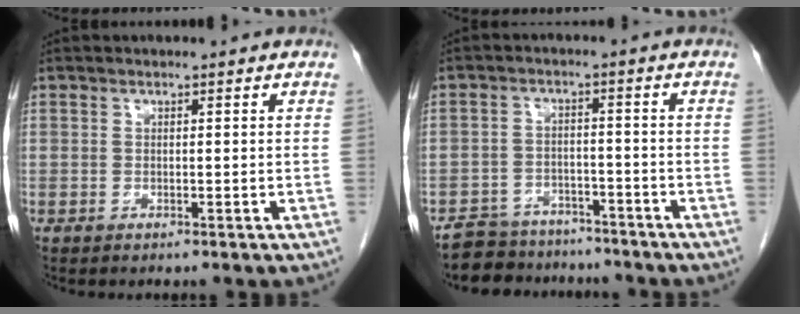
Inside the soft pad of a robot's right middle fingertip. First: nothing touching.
{"total": 7.9, "force": [-7.0, 3.7, 0.5], "torque": [0.004, 0.017, -0.107]}